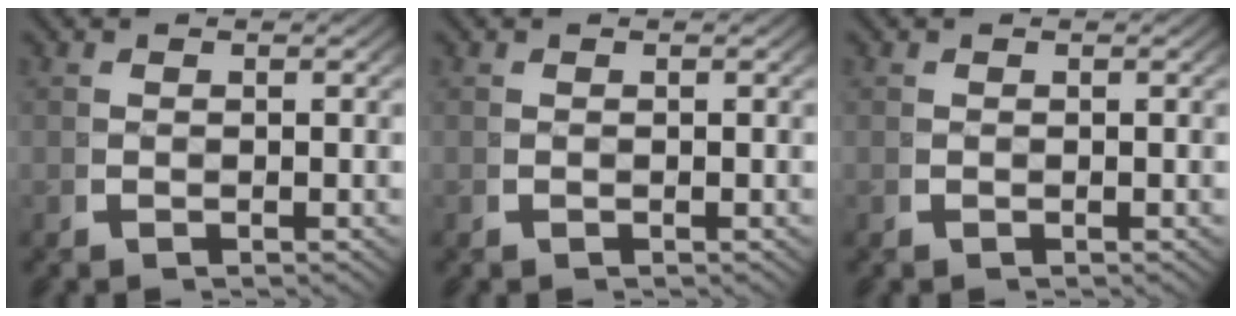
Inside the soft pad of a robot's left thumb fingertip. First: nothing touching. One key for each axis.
{"total": 0.0}
{"total": 0.0}